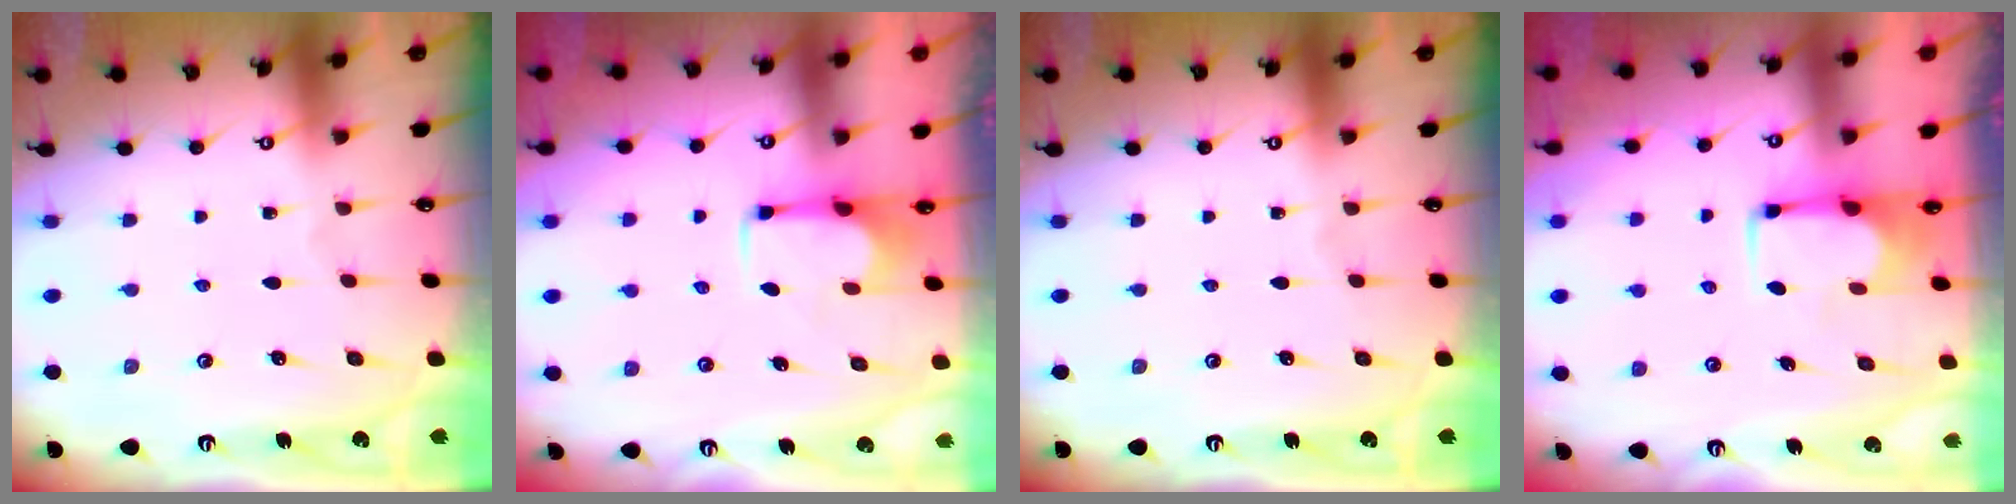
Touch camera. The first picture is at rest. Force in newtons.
{"total": 2.5, "press": 2.4, "slide": 0.9}
{"total": 0.0}
{"total": 1.8, "press": 1.6, "slide": 0.8}